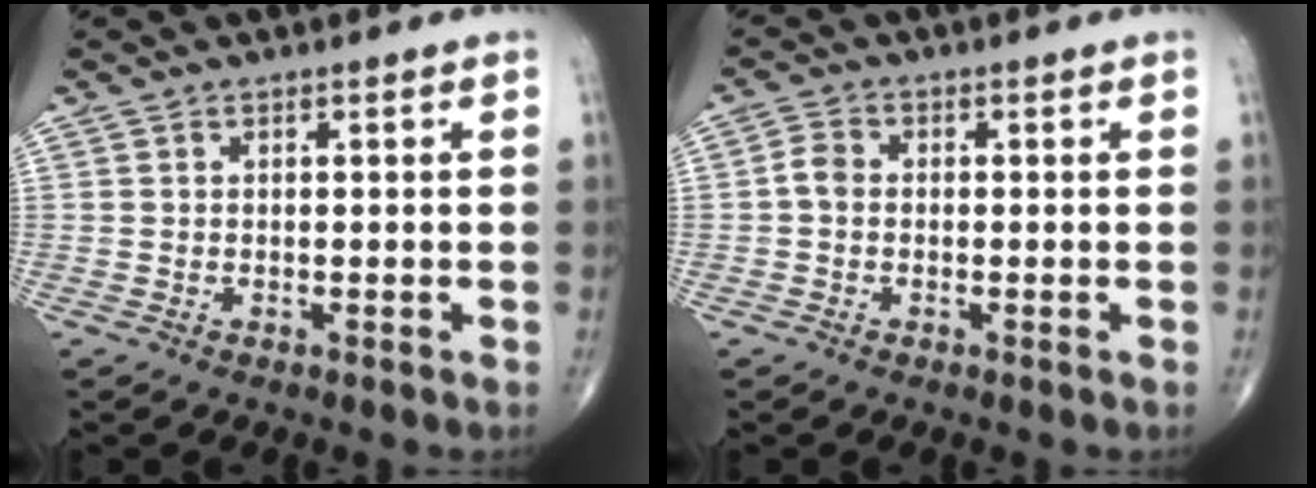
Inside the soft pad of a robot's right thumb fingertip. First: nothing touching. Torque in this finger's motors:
{"motor_torque": [0.55, 0.78, 0.41, -0.11, 0.00]}